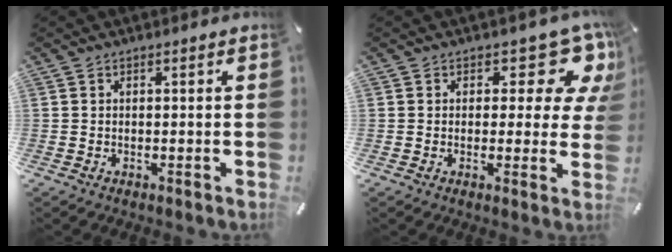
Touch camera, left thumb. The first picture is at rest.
{"total": 11.2, "force": [6.2, 5.5, 7.6], "torque": [-0.086, -0.049, 0.105]}